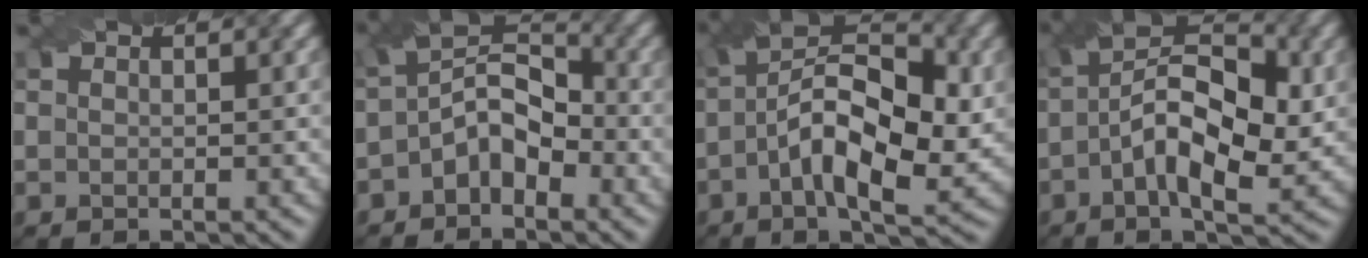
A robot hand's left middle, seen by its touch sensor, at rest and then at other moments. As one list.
[{"total": 5.0, "force": [-1.8, 3.1, 3.5], "torque": [-0.057, 0.011, -0.040]}, {"total": 10.6, "force": [-0.7, 4.8, 9.4], "torque": [-0.161, 0.012, -0.016]}, {"total": 9.2, "force": [-0.5, 4.3, 8.1], "torque": [-0.143, 0.016, -0.013]}]